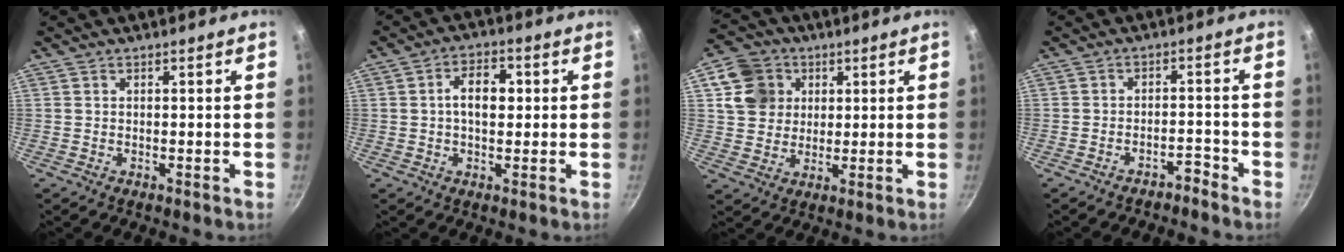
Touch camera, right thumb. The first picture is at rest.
{"total": 6.6, "force": [0.7, 4.1, 5.2], "torque": [-0.067, 0.012, 0.003]}
{"total": 10.0, "force": [3.4, 8.6, 3.7], "torque": [-0.033, 0.001, 0.059]}
{"total": 3.0, "force": [-2.6, 1.0, 1.2], "torque": [-0.010, 0.036, -0.036]}